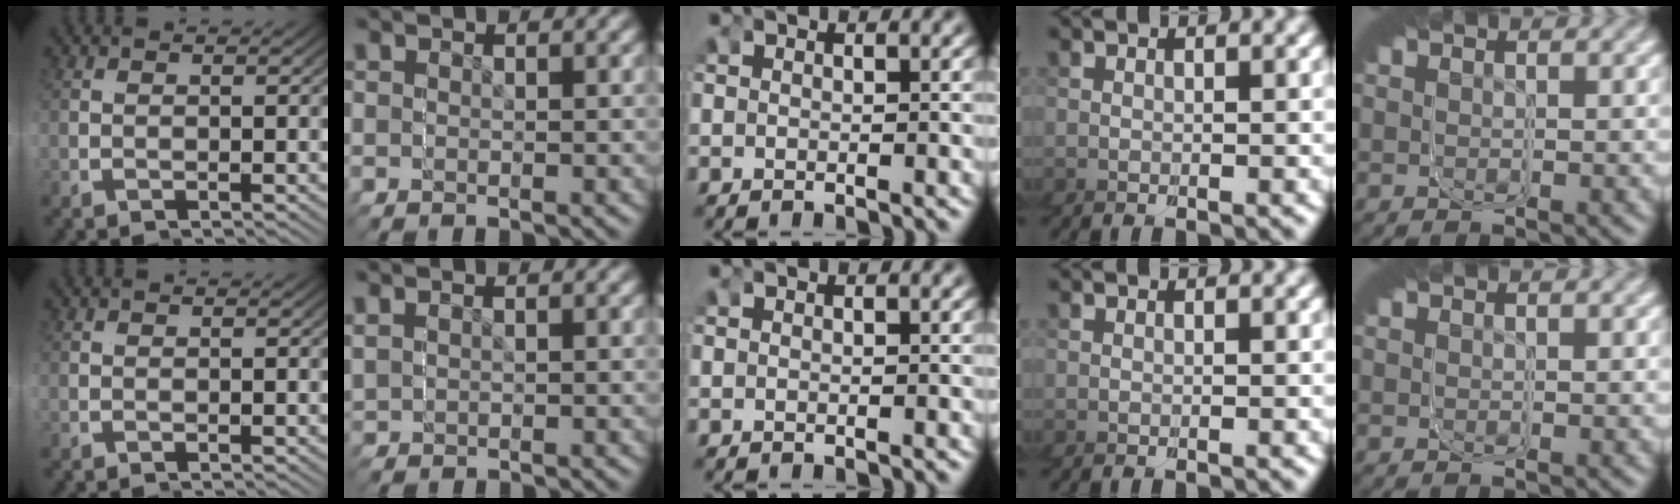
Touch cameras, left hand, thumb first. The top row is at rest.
{"index": {"total": 0.6, "force": [0.2, 0.6, -0.1], "torque": [-0.009, 0.000, 0.006]}}